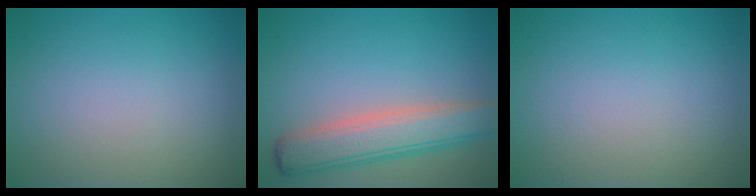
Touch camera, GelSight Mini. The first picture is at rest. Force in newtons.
{"total": 5.3, "press": 5.3, "slide": 0.4}
{"total": 0.0}